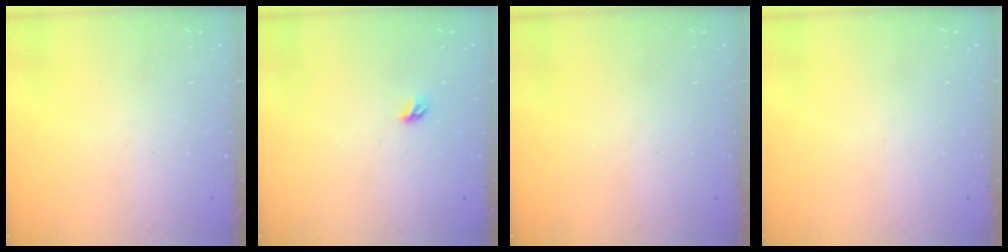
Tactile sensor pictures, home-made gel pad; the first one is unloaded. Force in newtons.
{"total": 3.8, "press": 3.8, "slide": 0.7}
{"total": 0.0}
{"total": 0.0}